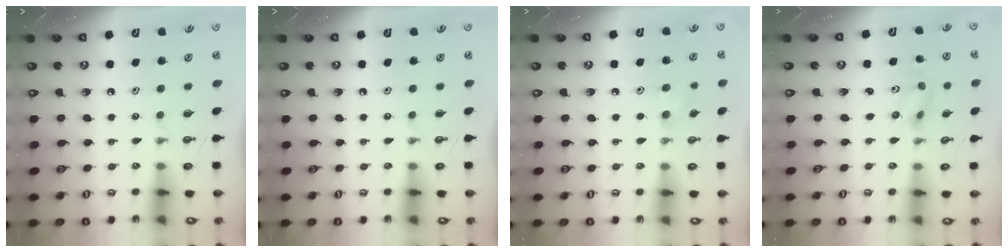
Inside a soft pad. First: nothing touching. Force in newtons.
{"total": 0.0}
{"total": 7.2, "press": 6.6, "slide": 3.0}
{"total": 2.8, "press": 2.6, "slide": 1.1}